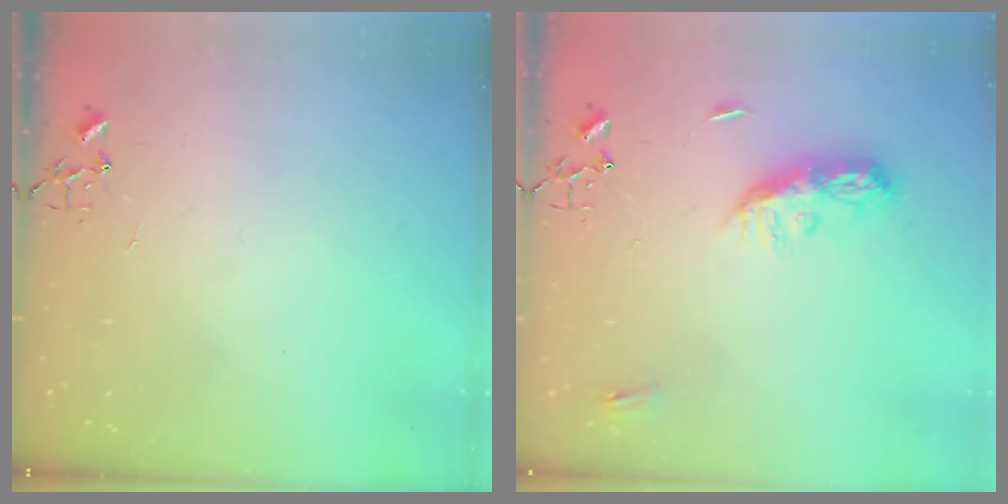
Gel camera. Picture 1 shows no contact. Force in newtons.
{"total": 8.7, "press": 8.7, "slide": 0.4}